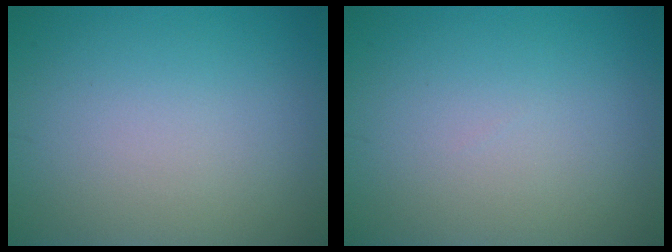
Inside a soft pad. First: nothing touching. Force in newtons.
{"total": 0.0}